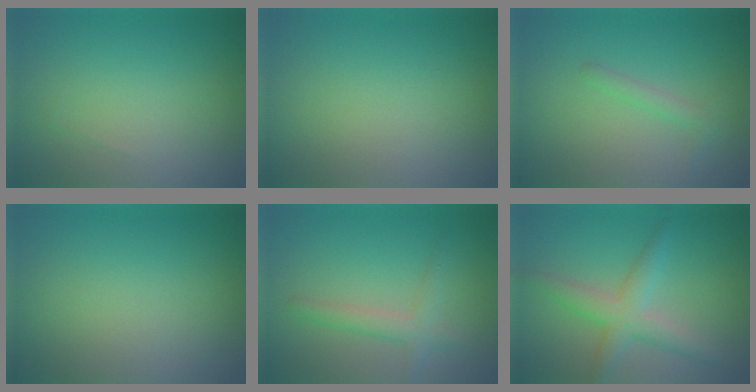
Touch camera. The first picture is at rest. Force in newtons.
{"total": 0.0}
{"total": 1.3, "press": 1.3, "slide": 0.0}
{"total": 0.0}
{"total": 1.7, "press": 1.7, "slide": 0.2}
{"total": 3.7, "press": 3.7, "slide": 0.1}